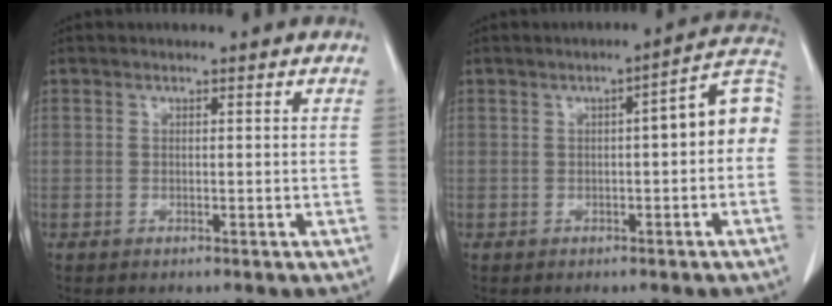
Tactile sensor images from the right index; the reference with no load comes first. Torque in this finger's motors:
{"motor_torque": [0.51, -0.06, 0.17, 0.04]}